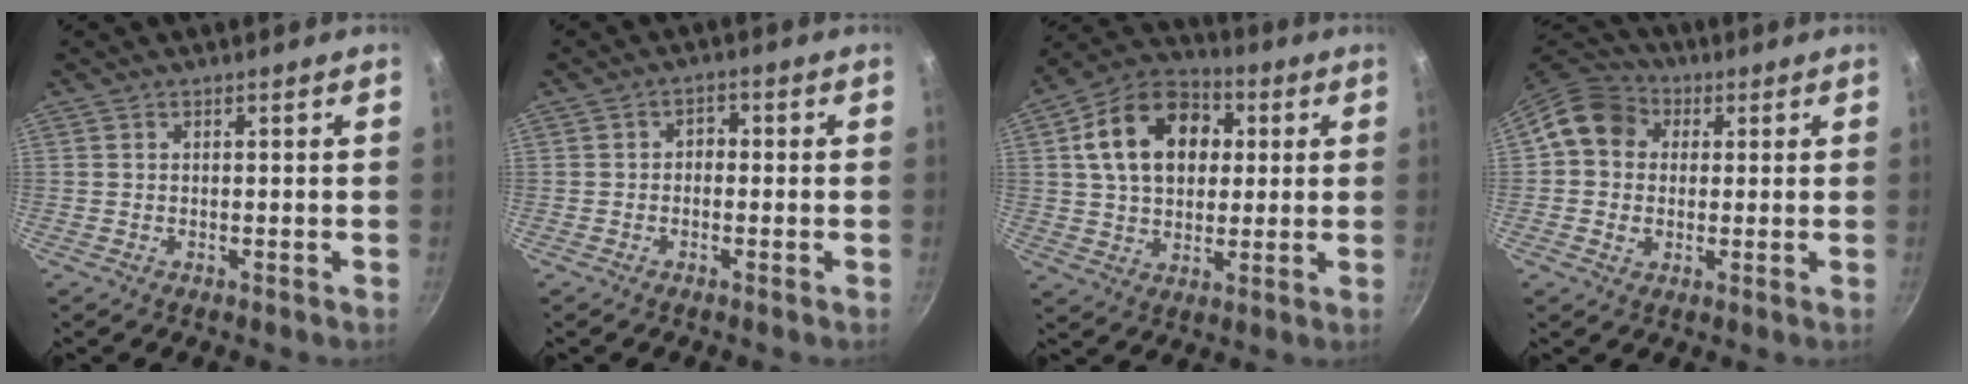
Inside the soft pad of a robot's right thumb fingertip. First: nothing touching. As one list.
[{"total": 2.2, "force": [-0.4, 1.8, 1.3], "torque": [-0.011, 0.009, -0.012]}, {"total": 17.3, "force": [3.9, 12.4, 11.4], "torque": [-0.161, 0.019, 0.053]}, {"total": 10.3, "force": [2.2, 8.8, 5.0], "torque": [-0.065, 0.011, 0.019]}]